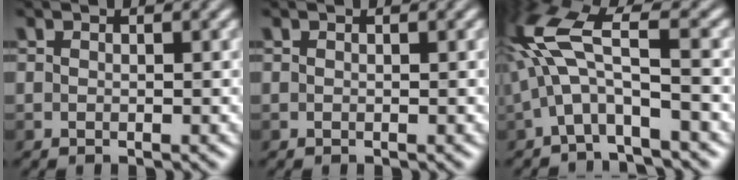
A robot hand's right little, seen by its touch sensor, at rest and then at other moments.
{"total": 0.0}
{"total": 5.8, "force": [-1.4, 1.3, 5.5], "torque": [-0.129, 0.024, -0.035]}